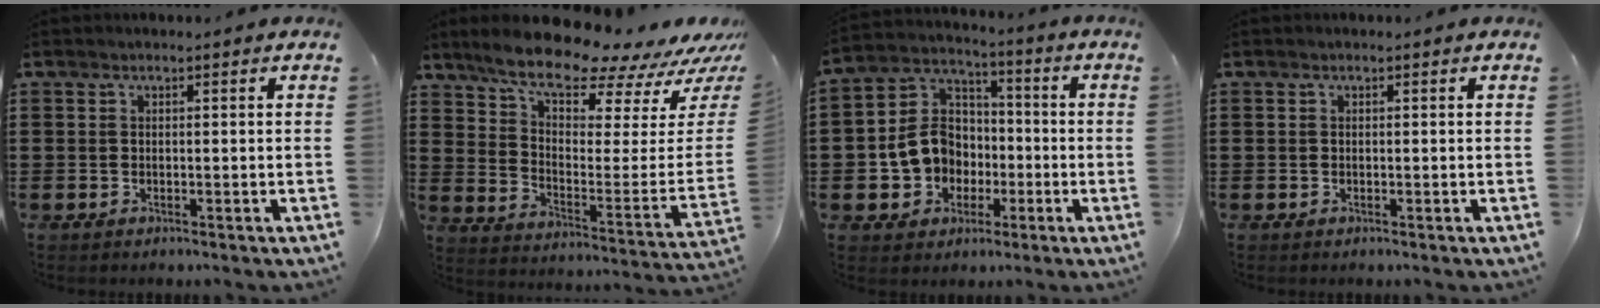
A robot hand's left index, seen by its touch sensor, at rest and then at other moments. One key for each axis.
{"total": 11.1, "fx": 9.8, "fy": 1.9, "fz": 4.8, "tx": -0.101, "ty": -0.089, "tz": 0.163}
{"total": 9.4, "fx": -2.0, "fy": 8.4, "fz": 3.7, "tx": -0.123, "ty": 0.017, "tz": -0.039}
{"total": 0.0}